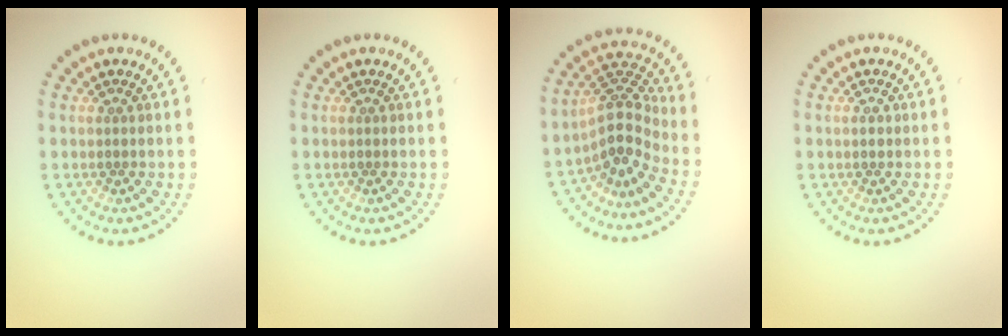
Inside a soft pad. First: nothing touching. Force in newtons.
{"total": 0.0}
{"total": 3.8, "press": 2.7, "slide": 2.6}
{"total": 0.9, "press": 0.8, "slide": 0.2}